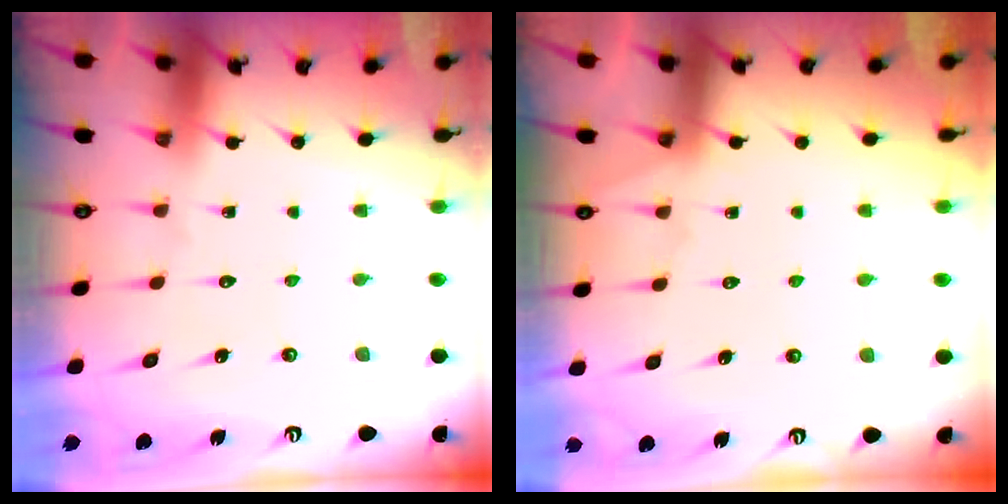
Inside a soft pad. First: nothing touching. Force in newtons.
{"total": 3.8, "press": 3.7, "slide": 0.5}